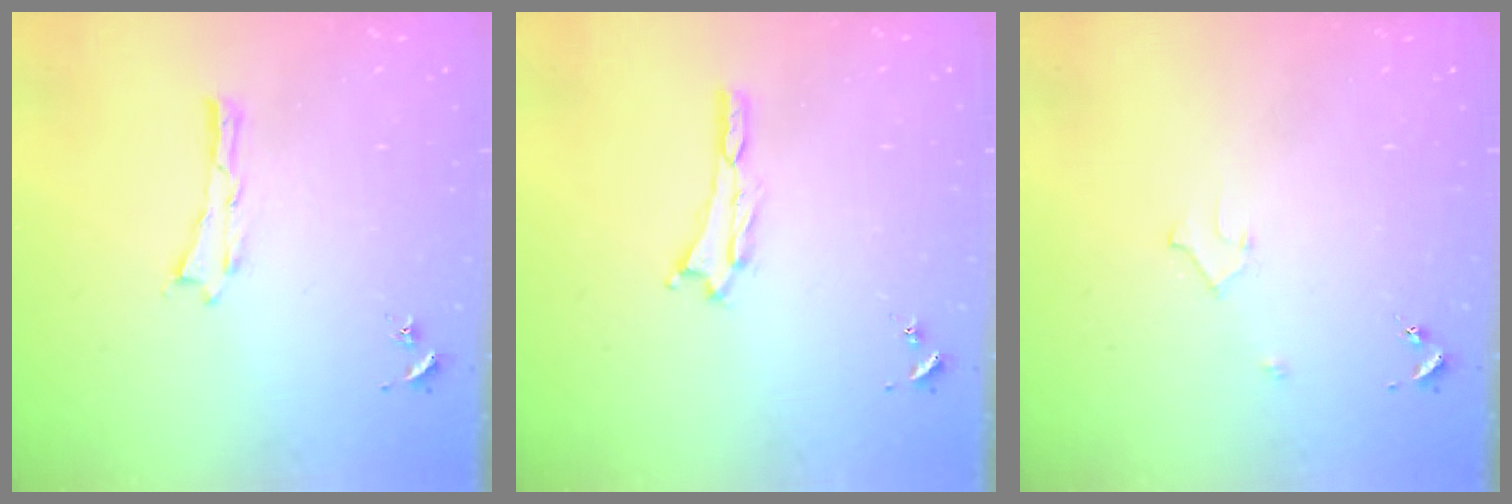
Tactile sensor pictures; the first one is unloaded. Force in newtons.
{"total": 0.7, "press": 0.7, "slide": 0.3}
{"total": 2.2, "press": 2.2, "slide": 0.2}